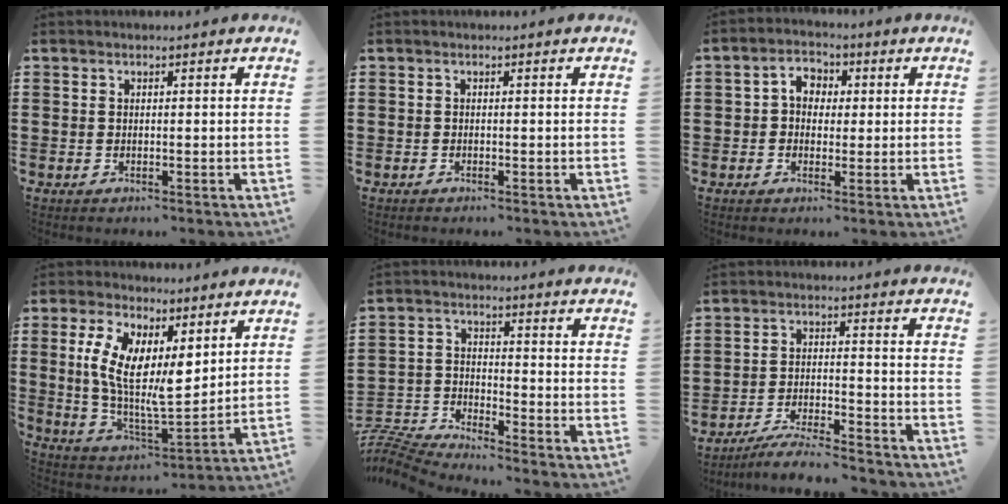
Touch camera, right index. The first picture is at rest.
{"total": 0.0}
{"total": 3.9, "force": [0.2, 3.2, 2.1], "torque": [-0.044, 0.013, -0.003]}
{"total": 11.1, "force": [4.5, 4.3, 9.2], "torque": [-0.192, -0.020, 0.080]}
{"total": 5.7, "force": [-5.7, 0.1, 0.4], "torque": [-0.031, -0.003, -0.123]}
{"total": 5.0, "force": [-4.8, -0.1, 1.5], "torque": [-0.040, -0.006, -0.099]}